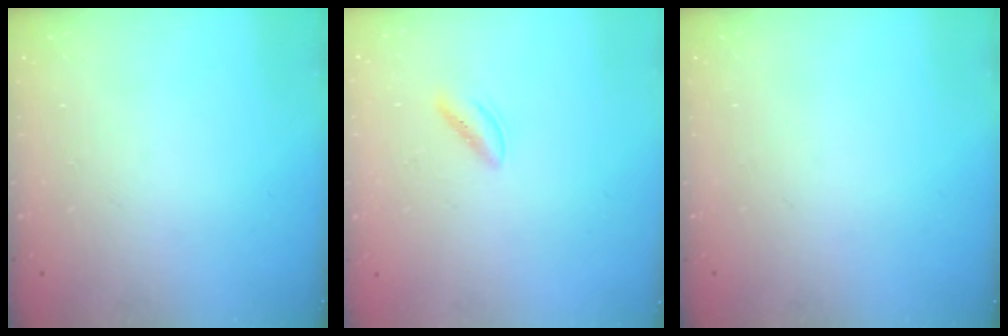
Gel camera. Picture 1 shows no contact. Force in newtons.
{"total": 2.3, "press": 2.1, "slide": 0.9}
{"total": 0.0}